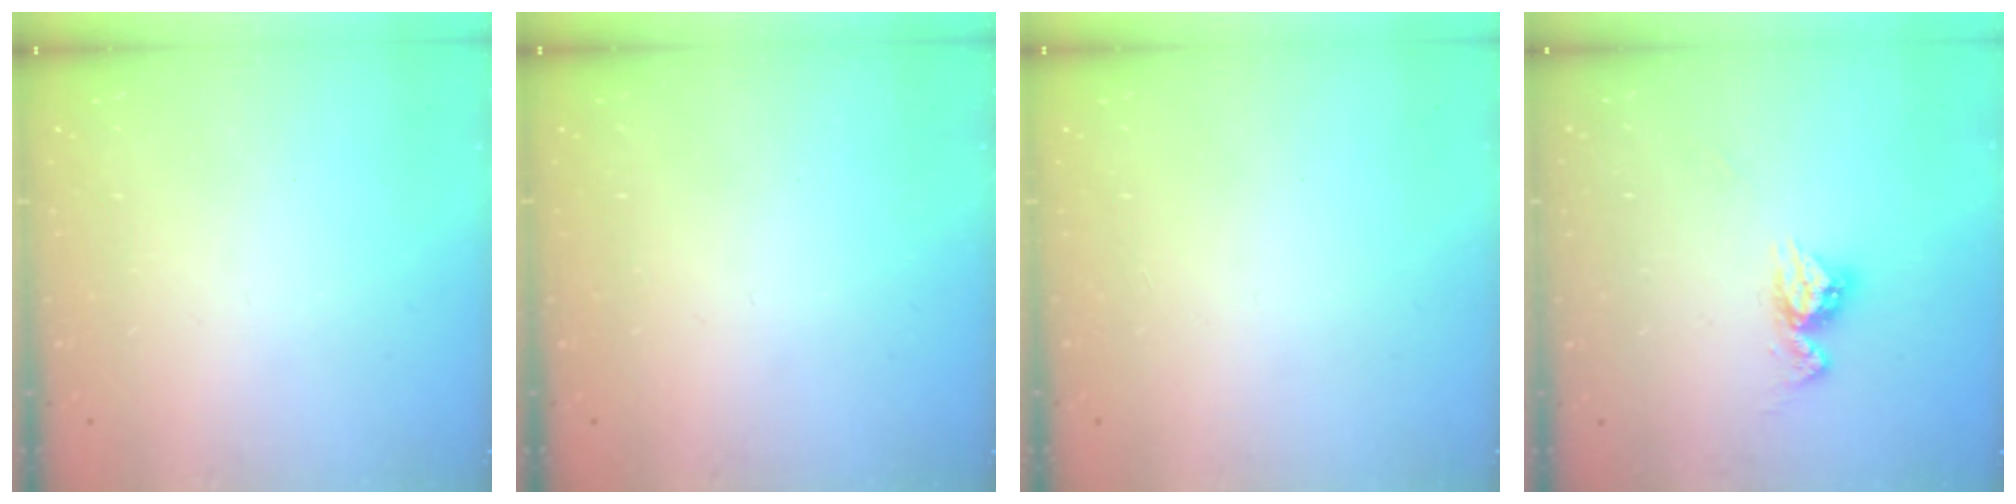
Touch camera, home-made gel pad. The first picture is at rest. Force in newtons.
{"total": 0.0}
{"total": 0.0}
{"total": 8.7, "press": 8.6, "slide": 0.7}